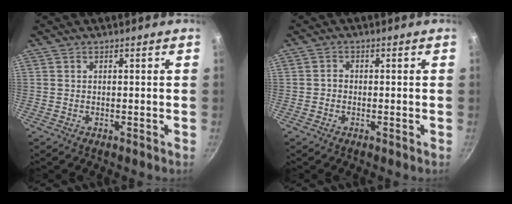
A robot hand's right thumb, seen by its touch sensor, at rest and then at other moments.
{"total": 1.3, "force": [-0.5, 1.1, 0.5], "torque": [-0.003, 0.005, -0.012]}